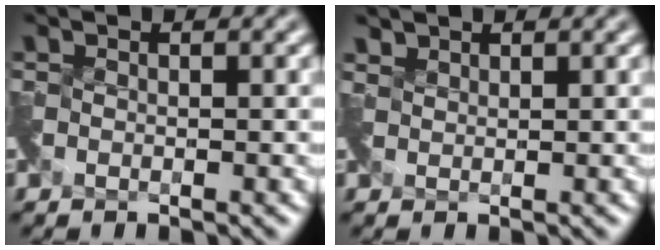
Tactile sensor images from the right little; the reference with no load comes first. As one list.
[{"total": 1.3, "force": [1.0, 0.2, -0.8], "torque": [0.012, 0.006, 0.028]}]